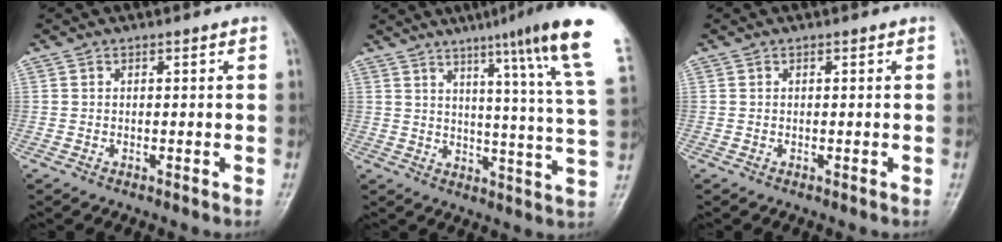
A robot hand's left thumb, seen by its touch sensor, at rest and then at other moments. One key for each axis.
{"total": 19.4, "fx": 11.8, "fy": -0.5, "fz": 15.4, "tx": -0.197, "ty": -0.065, "tz": 0.141}
{"total": 0.0}